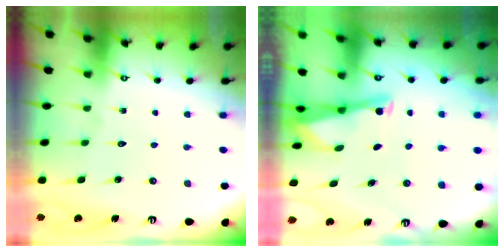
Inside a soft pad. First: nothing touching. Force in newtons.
{"total": 2.5, "press": 2.5, "slide": 0.1}